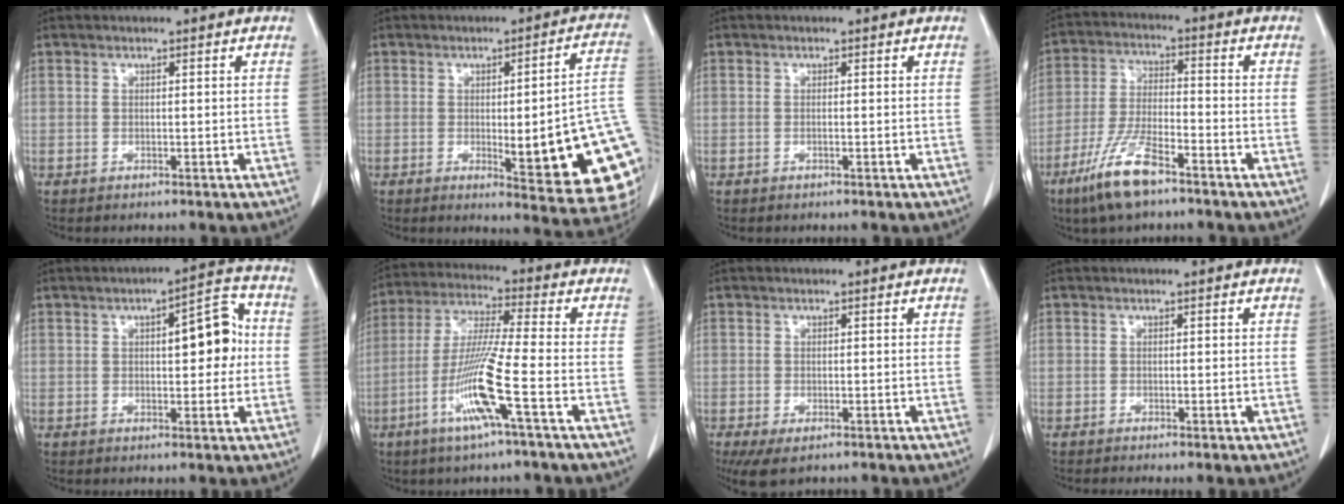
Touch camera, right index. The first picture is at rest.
{"total": 20.3, "force": [-3.0, 3.5, 19.8], "torque": [-0.160, 0.004, -0.021]}
{"total": 0.0}
{"total": 10.0, "force": [-6.6, 2.0, 7.3], "torque": [-0.153, -0.019, -0.127]}
{"total": 8.2, "force": [0.9, 2.8, 7.6], "torque": [-0.096, 0.026, 0.011]}
{"total": 11.6, "force": [-4.5, -1.1, 10.6], "torque": [-0.215, -0.013, -0.093]}
{"total": 4.5, "force": [-2.9, 1.8, 3.0], "torque": [-0.055, -0.013, -0.045]}
{"total": 0.6, "force": [-0.3, 0.0, 0.5], "torque": [-0.008, -0.001, -0.007]}